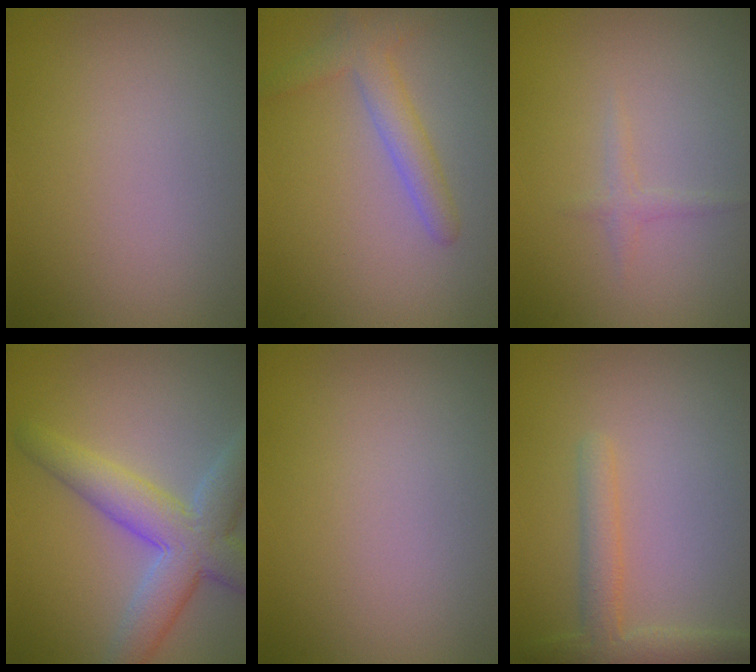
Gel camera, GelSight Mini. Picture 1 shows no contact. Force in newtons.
{"total": 2.1, "press": 2.1, "slide": 0.2}
{"total": 0.8, "press": 0.8, "slide": 0.1}
{"total": 6.0, "press": 6.0, "slide": 0.4}
{"total": 0.0}
{"total": 2.6, "press": 2.6, "slide": 0.2}